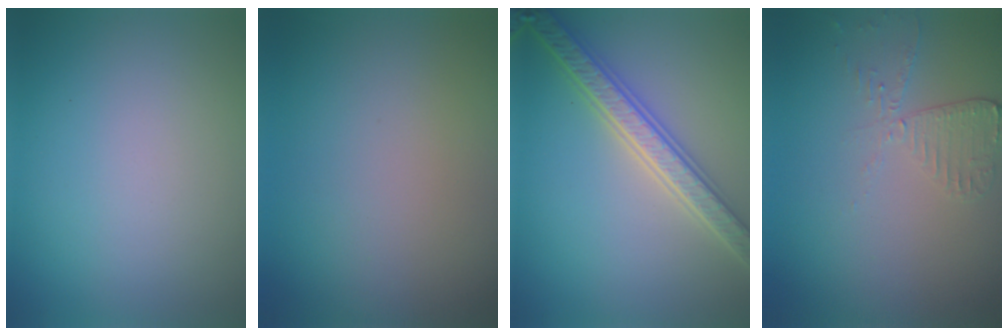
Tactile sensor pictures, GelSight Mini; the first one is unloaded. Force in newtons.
{"total": 0.0}
{"total": 5.5, "press": 5.4, "slide": 1.1}
{"total": 2.0, "press": 1.9, "slide": 0.6}